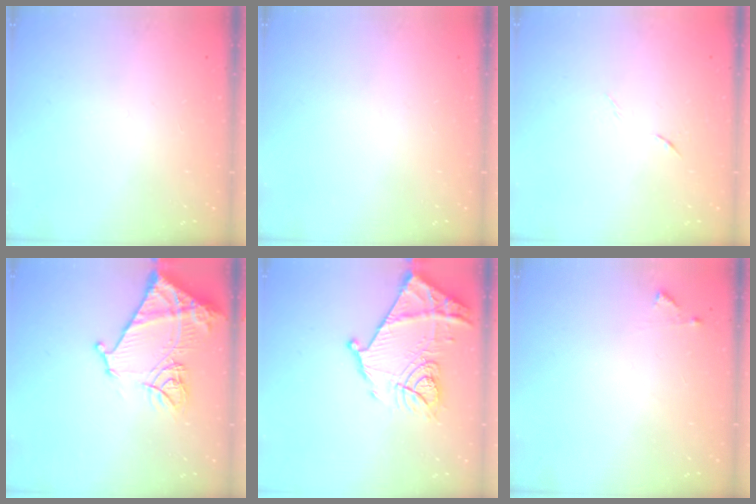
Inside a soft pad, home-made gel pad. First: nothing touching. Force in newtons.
{"total": 0.0}
{"total": 4.4, "press": 4.2, "slide": 1.3}
{"total": 17.3, "press": 17.3, "slide": 1.6}
{"total": 18.1, "press": 18.0, "slide": 1.6}
{"total": 4.4, "press": 4.3, "slide": 0.4}